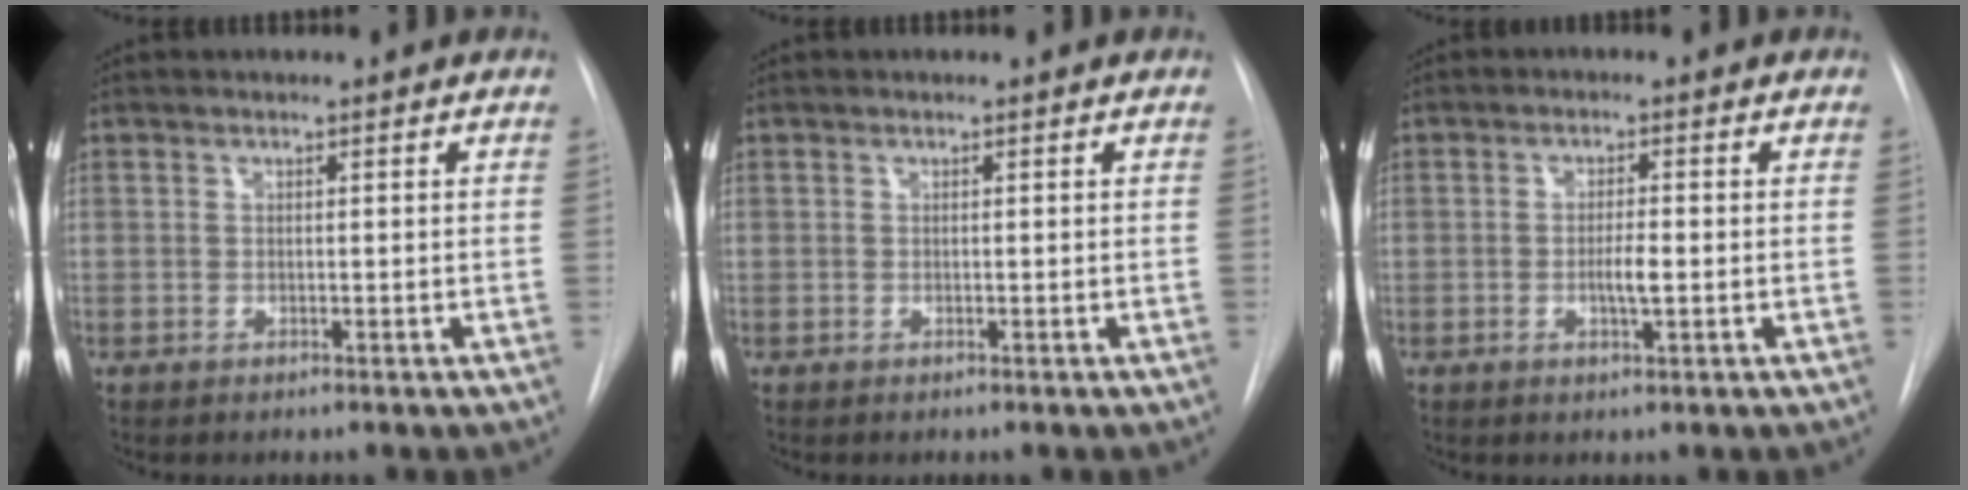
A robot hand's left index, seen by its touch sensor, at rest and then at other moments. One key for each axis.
{"total": 0.0}
{"total": 2.9, "fx": -1.0, "fy": 0.4, "fz": 2.7, "tx": -0.049, "ty": -0.006, "tz": -0.015}